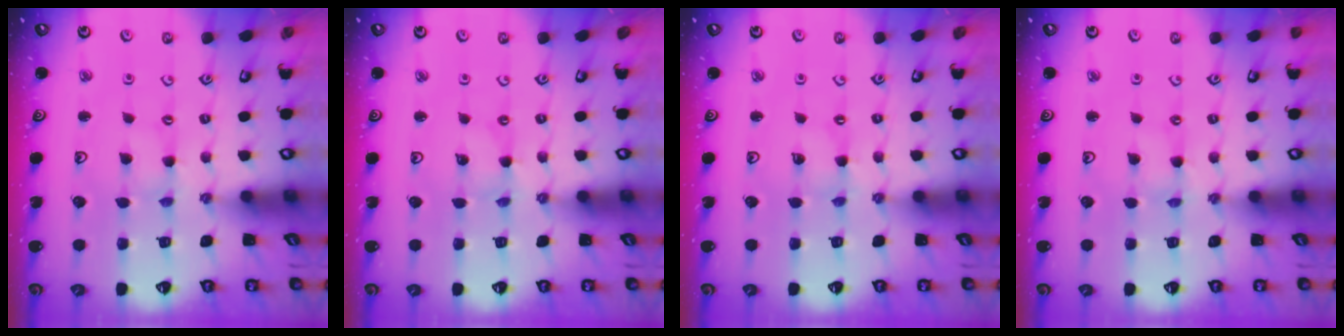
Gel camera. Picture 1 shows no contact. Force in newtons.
{"total": 0.0}
{"total": 0.0}
{"total": 0.0}